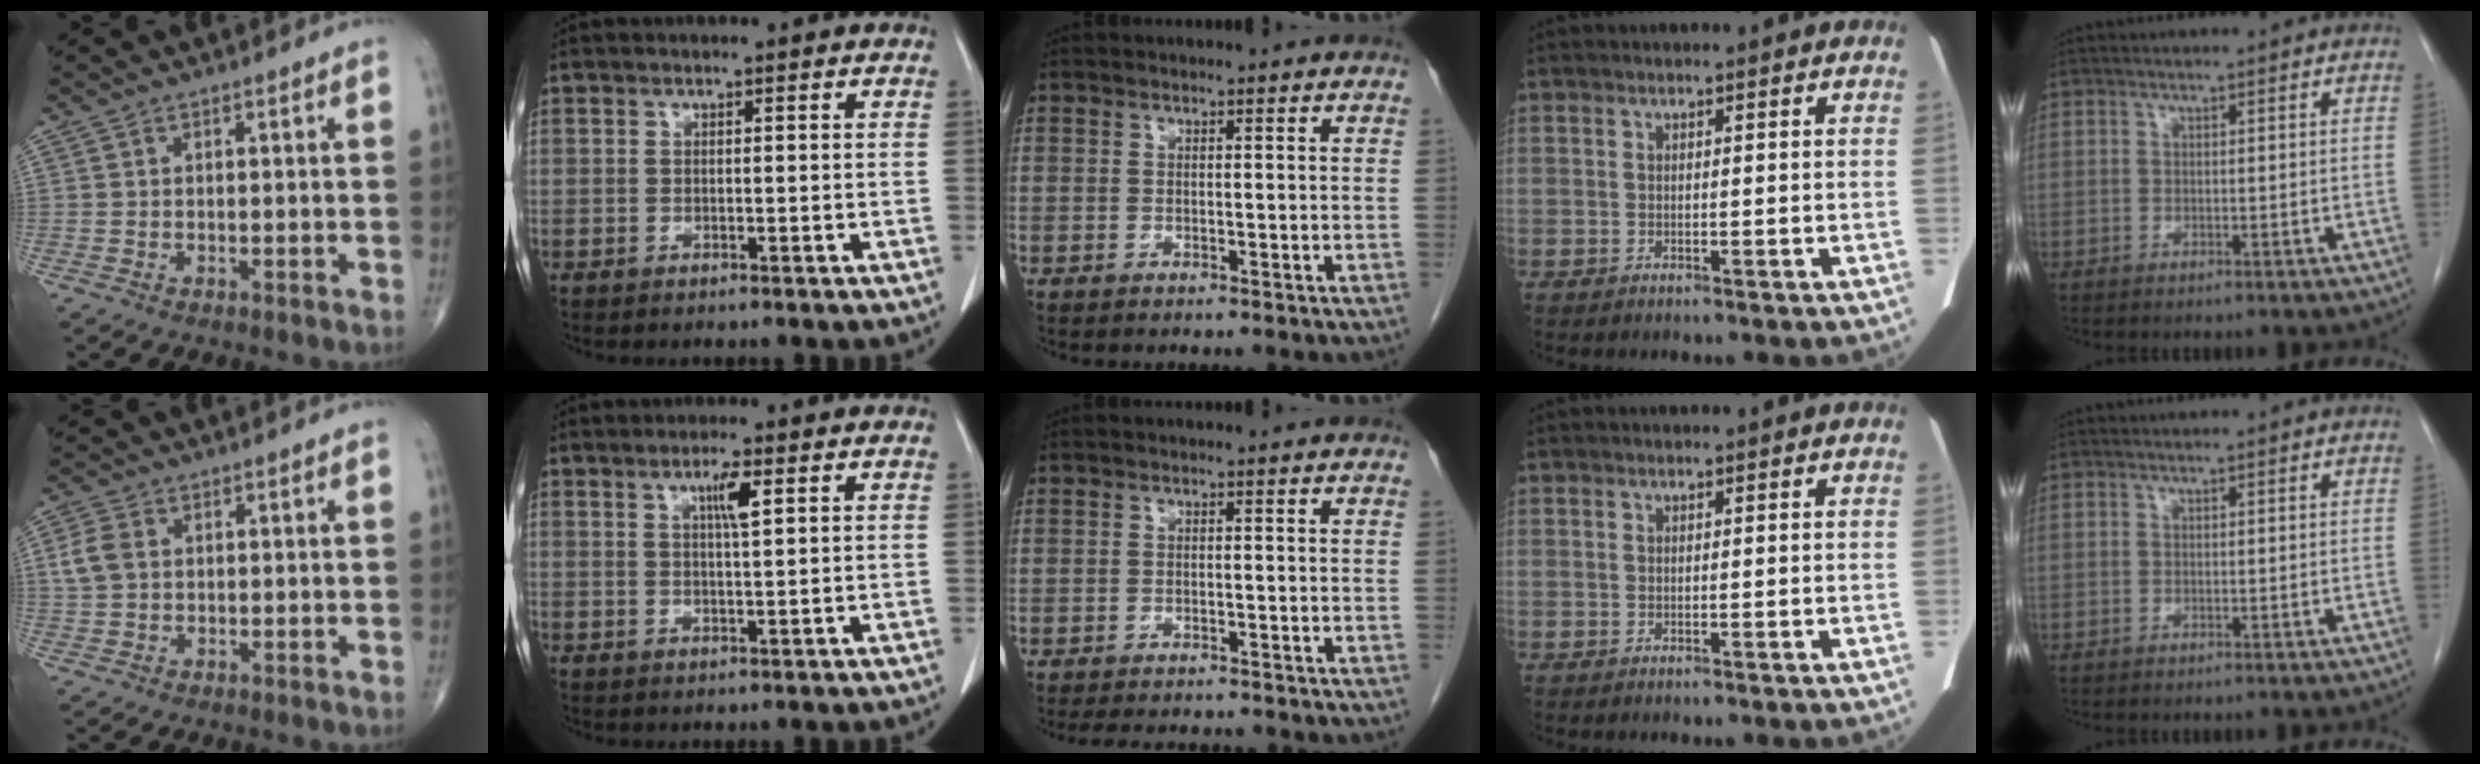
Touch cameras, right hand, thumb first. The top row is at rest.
{"thumb": {"total": 4.2, "force": [0.8, 3.1, 2.7], "torque": [-0.062, 0.006, 0.014]}, "index": {"total": 3.5, "force": [1.4, 0.2, 3.2], "torque": [-0.055, -0.001, 0.023]}, "middle": {"total": 6.8, "force": [-6.2, 1.6, 2.3], "torque": [-0.028, -0.006, -0.084]}}